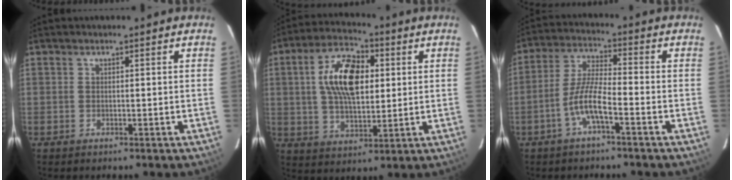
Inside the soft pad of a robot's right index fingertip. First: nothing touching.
{"total": 13.9, "force": [2.7, 7.3, 11.5], "torque": [-0.209, 0.023, 0.047]}
{"total": 6.9, "force": [-3.5, 1.0, 5.8], "torque": [-0.125, 0.008, -0.068]}